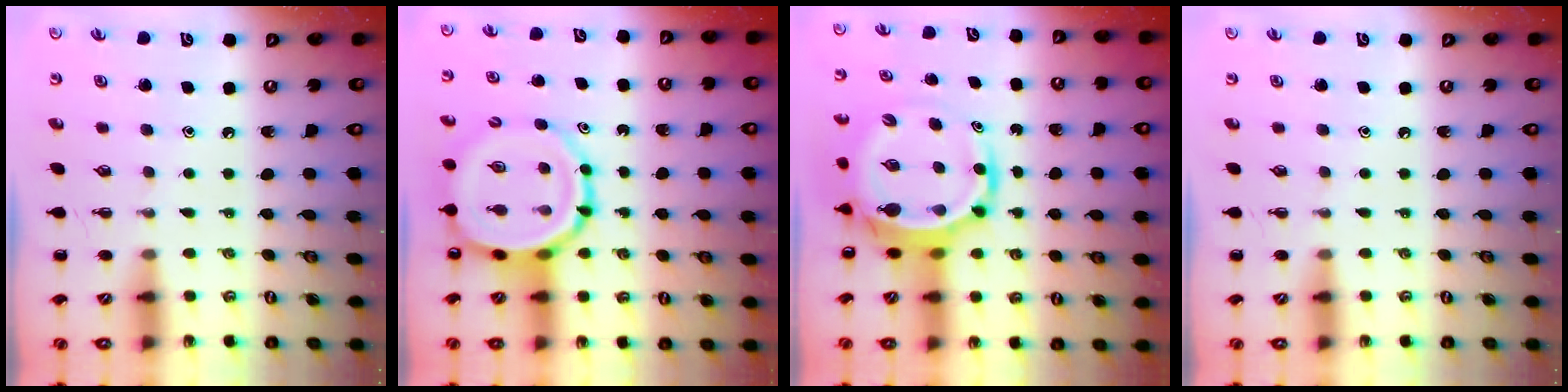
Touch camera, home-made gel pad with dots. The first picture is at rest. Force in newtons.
{"total": 11.8, "press": 11.4, "slide": 3.0}
{"total": 7.0, "press": 6.7, "slide": 2.1}
{"total": 0.0}